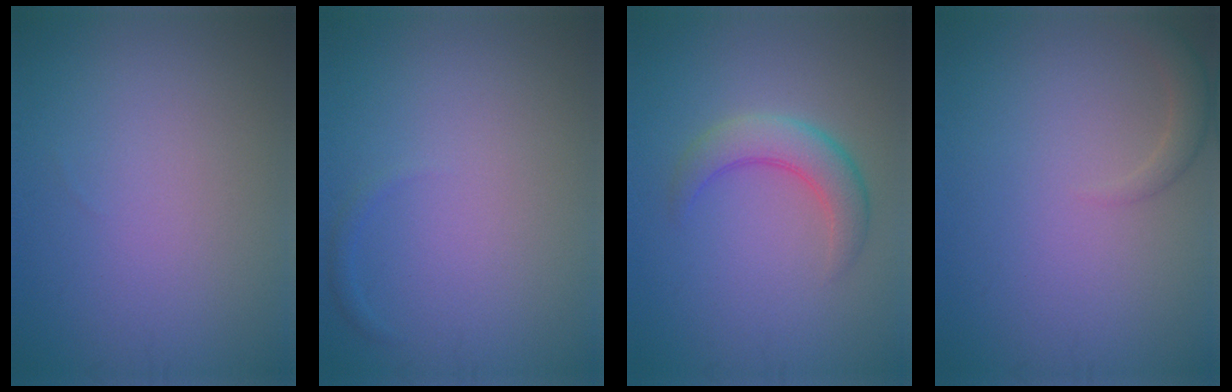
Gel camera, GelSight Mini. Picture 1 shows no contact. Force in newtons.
{"total": 0.5, "press": 0.5, "slide": 0.1}
{"total": 3.8, "press": 3.8, "slide": 0.4}
{"total": 1.6, "press": 1.6, "slide": 0.0}